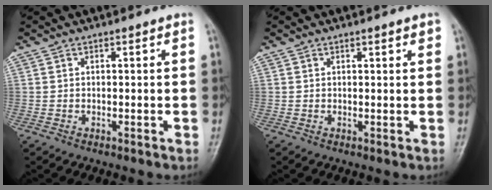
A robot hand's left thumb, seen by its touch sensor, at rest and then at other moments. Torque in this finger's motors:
{"motor_torque": [-0.18, -0.03, -0.08, 0.30, 0.07]}